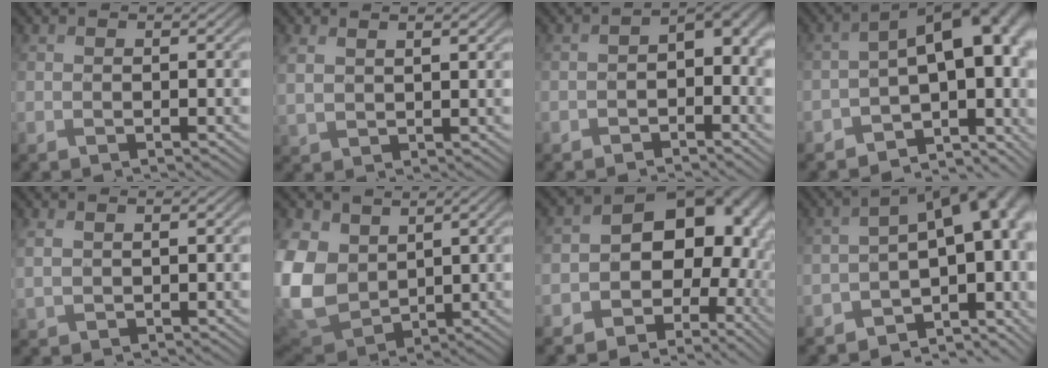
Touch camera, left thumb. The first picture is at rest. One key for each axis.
{"total": 2.9, "fx": 2.3, "fy": 1.0, "fz": 1.4, "tx": -0.035, "ty": 0.005, "tz": 0.052}
{"total": 4.3, "fx": -0.9, "fy": 2.5, "fz": 3.3, "tx": -0.045, "ty": -0.004, "tz": -0.019}
{"total": 15.0, "fx": -2.7, "fy": 8.2, "fz": 12.3, "tx": -0.169, "ty": -0.031, "tz": 0.005}
{"total": 2.1, "fx": 1.8, "fy": 0.6, "fz": 0.9, "tx": -0.023, "ty": 0.005, "tz": 0.041}
{"total": 12.0, "fx": 3.2, "fy": 8.8, "fz": 7.5, "tx": -0.229, "ty": 0.004, "tz": 0.060}
{"total": 13.1, "fx": -1.7, "fy": 10.1, "fz": 8.1, "tx": -0.117, "ty": -0.029, "tz": -0.015}
{"total": 14.1, "fx": -1.8, "fy": 7.7, "fz": 11.8, "tx": -0.166, "ty": -0.036, "tz": 0.026}